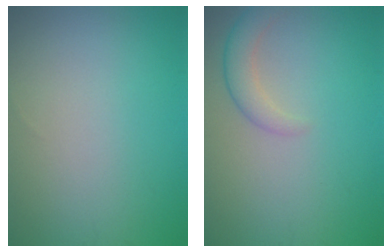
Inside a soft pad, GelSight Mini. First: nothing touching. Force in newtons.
{"total": 2.3, "press": 2.3, "slide": 0.1}